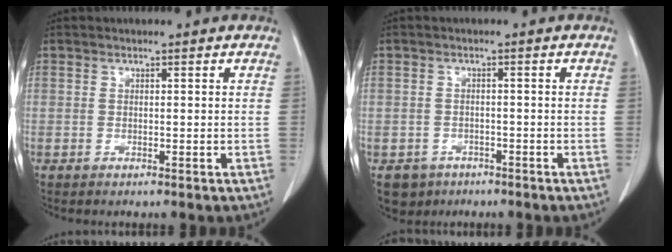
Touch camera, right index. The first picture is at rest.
{"total": 3.9, "force": [-2.4, 3.1, 0.3], "torque": [-0.007, 0.007, -0.033]}